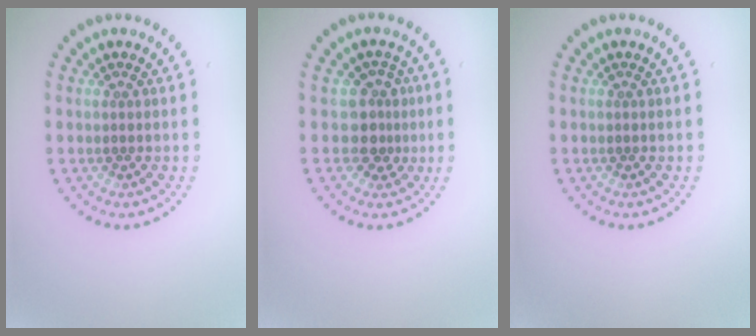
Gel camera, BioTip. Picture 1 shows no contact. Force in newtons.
{"total": 2.5, "press": 1.8, "slide": 1.8}
{"total": 0.0}